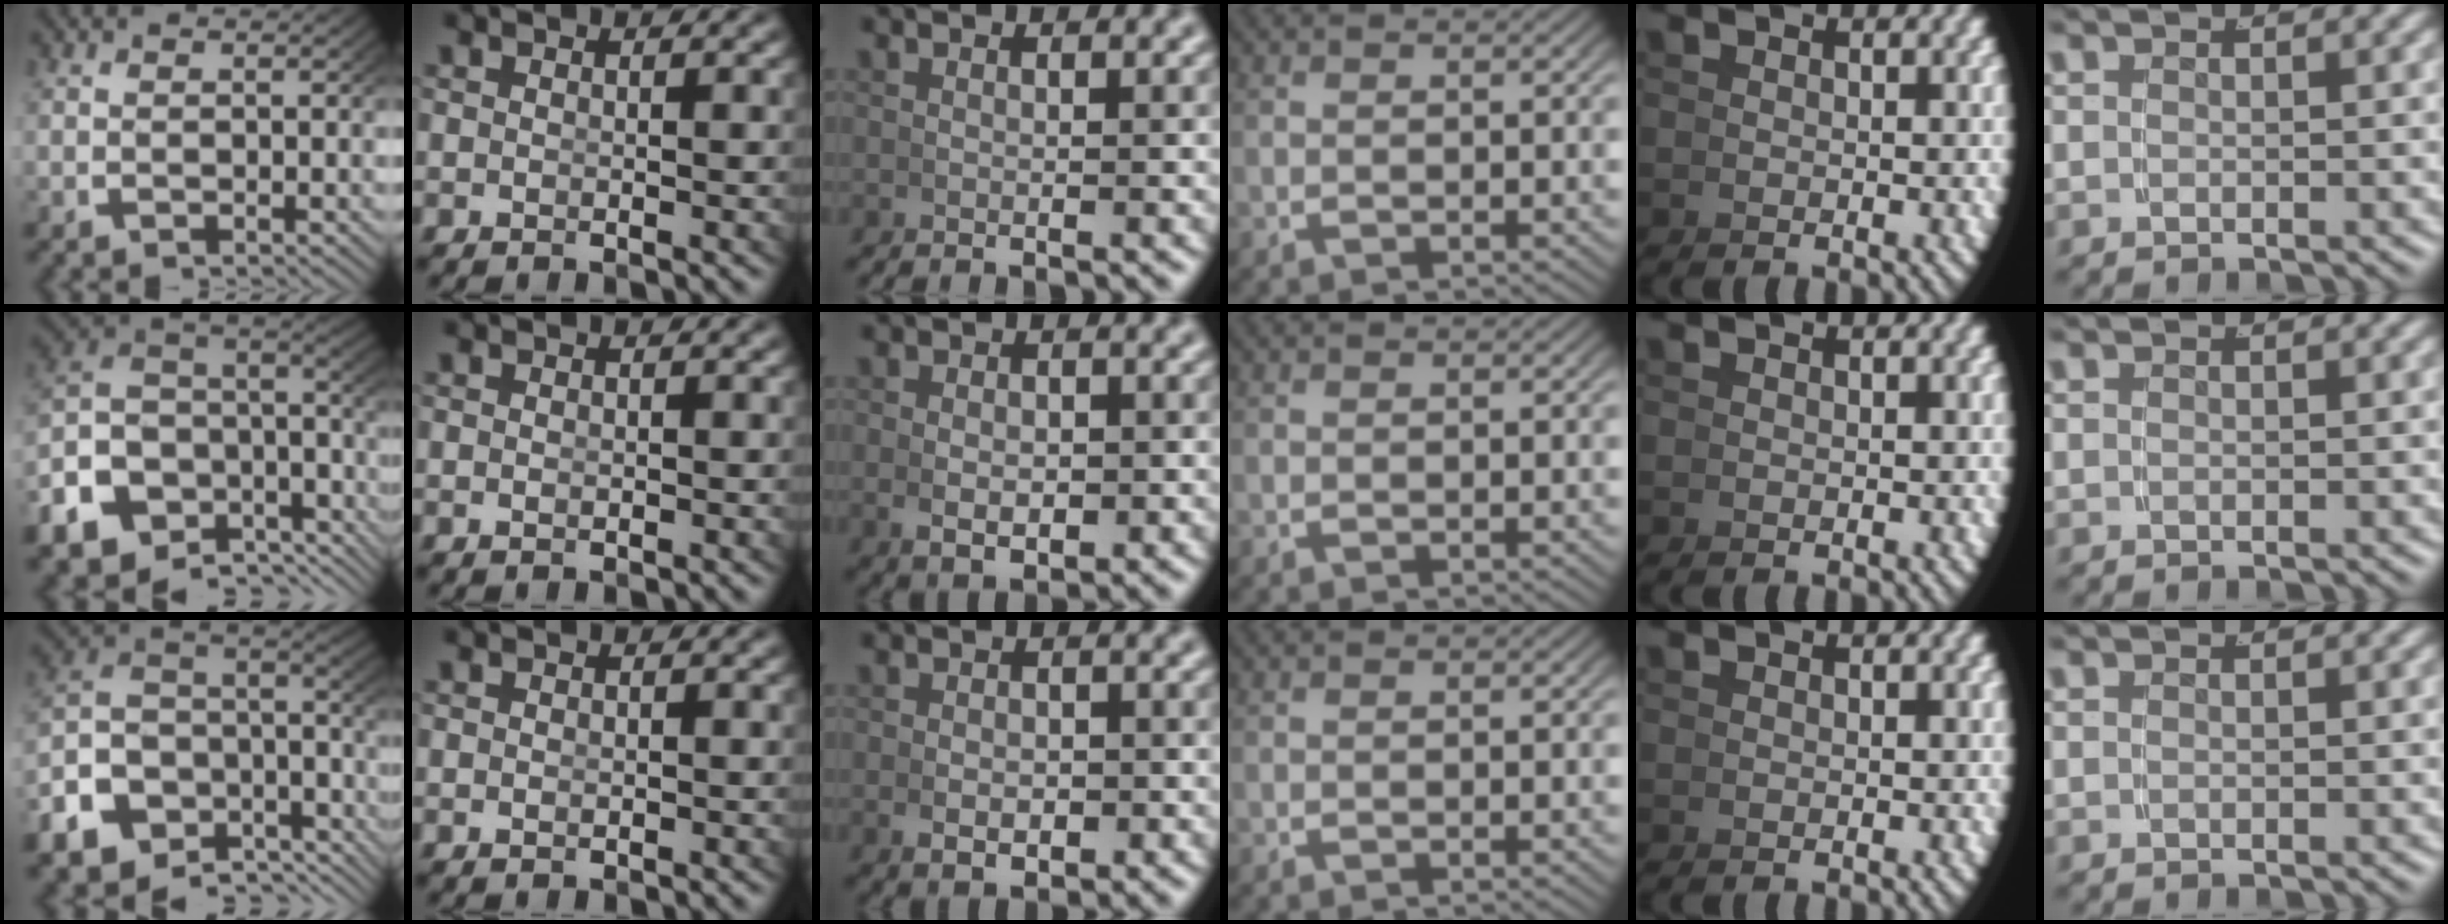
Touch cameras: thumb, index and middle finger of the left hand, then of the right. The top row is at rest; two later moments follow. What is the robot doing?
{"motion": "lift_and_place", "object": "hoodie"}